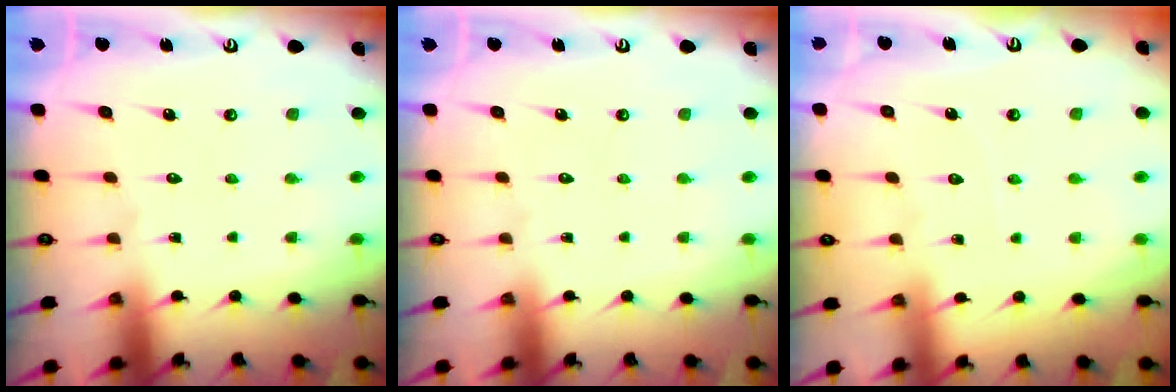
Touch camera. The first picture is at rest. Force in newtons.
{"total": 0.0}
{"total": 2.4, "press": 2.3, "slide": 0.4}